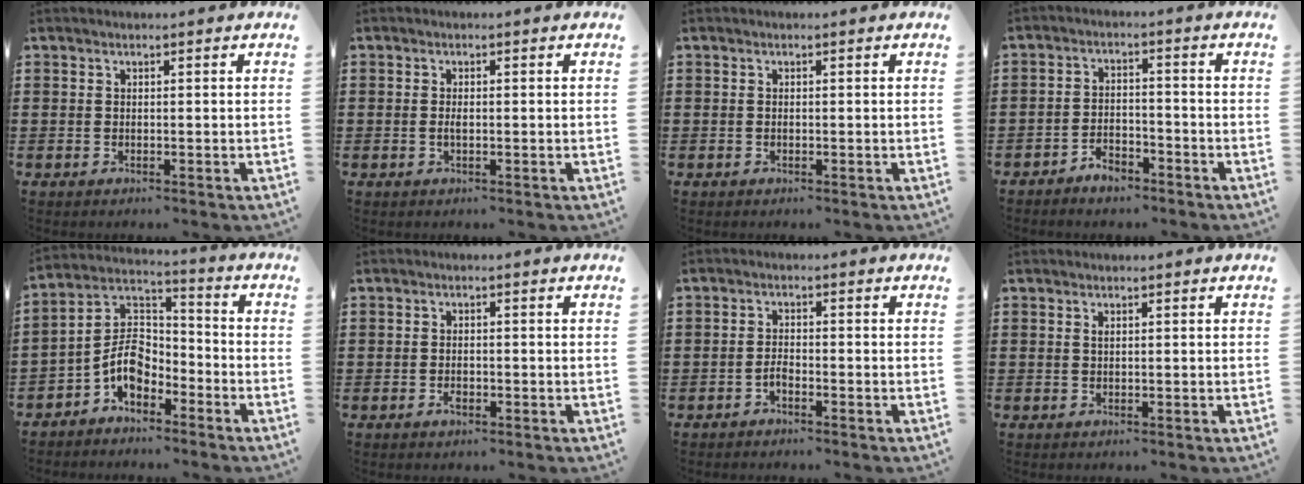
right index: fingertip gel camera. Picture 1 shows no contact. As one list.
[{"total": 1.2, "force": [-0.2, 0.4, 1.1], "torque": [-0.023, -0.001, -0.003]}, {"total": 0.0}, {"total": 3.2, "force": [-3.0, 0.8, 0.6], "torque": [-0.016, 0.004, -0.059]}, {"total": 7.5, "force": [-3.5, 4.7, 4.8], "torque": [-0.118, -0.004, -0.075]}, {"total": 1.6, "force": [-0.7, 0.8, 1.2], "torque": [-0.023, -0.002, -0.013]}, {"total": 1.5, "force": [-1.2, 0.5, 0.8], "torque": [-0.019, -0.001, -0.022]}, {"total": 0.5, "force": [0.2, 0.2, 0.4], "torque": [-0.011, 0.000, 0.004]}]